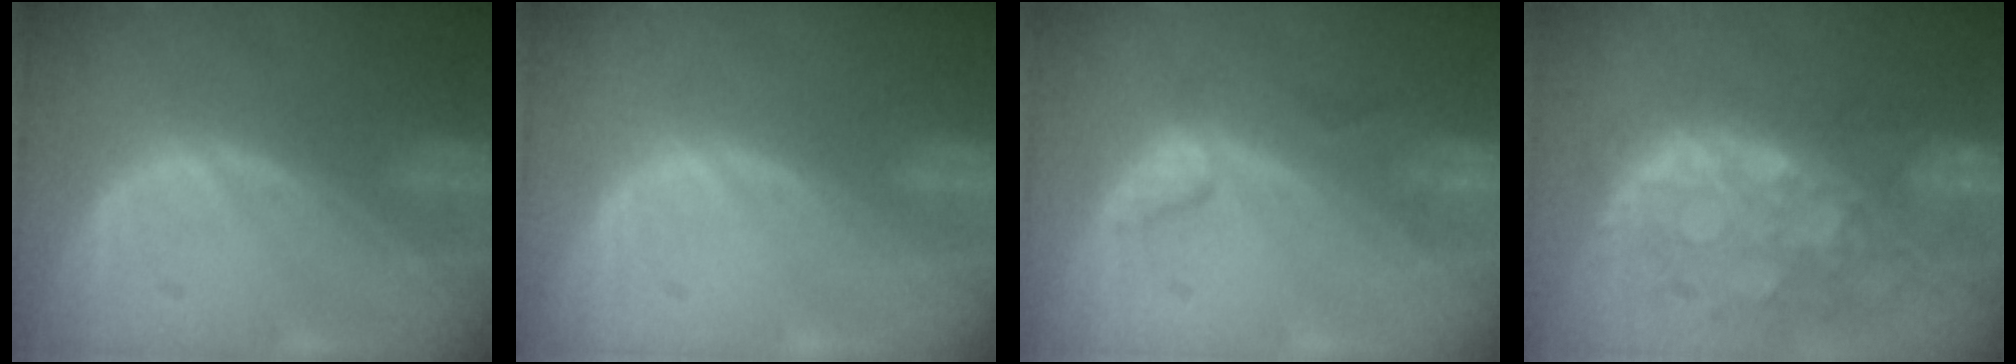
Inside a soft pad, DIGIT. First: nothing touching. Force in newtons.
{"total": 0.0}
{"total": 2.8, "press": 2.7, "slide": 0.4}
{"total": 11.4, "press": 9.7, "slide": 5.9}